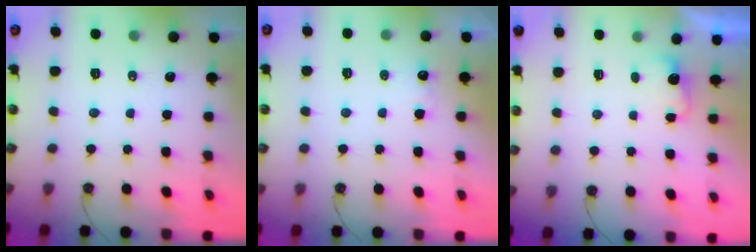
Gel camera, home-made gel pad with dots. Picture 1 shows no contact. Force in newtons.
{"total": 3.7, "press": 3.6, "slide": 1.1}
{"total": 2.4, "press": 2.3, "slide": 0.8}